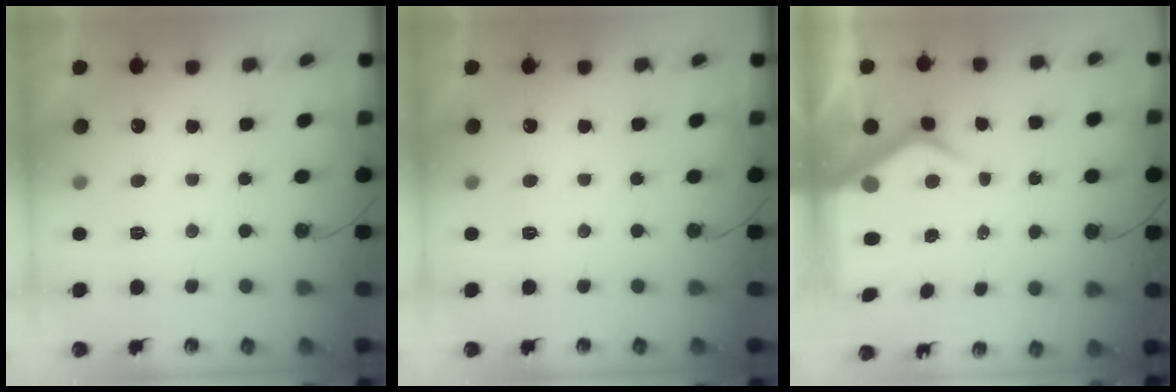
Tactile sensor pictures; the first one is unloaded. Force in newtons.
{"total": 0.0}
{"total": 10.7, "press": 10.6, "slide": 1.4}